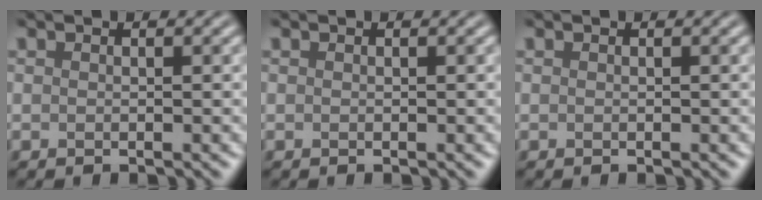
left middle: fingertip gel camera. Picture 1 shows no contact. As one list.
[{"total": 0.0}, {"total": 0.0}]